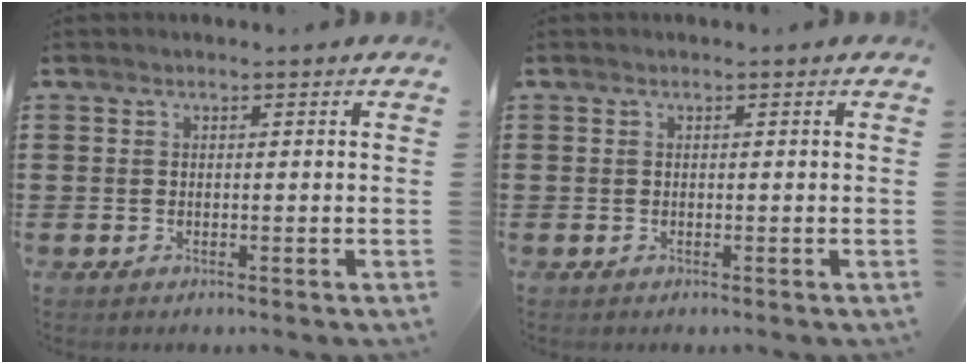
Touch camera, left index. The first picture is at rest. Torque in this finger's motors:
{"motor_torque": [0.00, 0.00, 0.00, 0.00]}